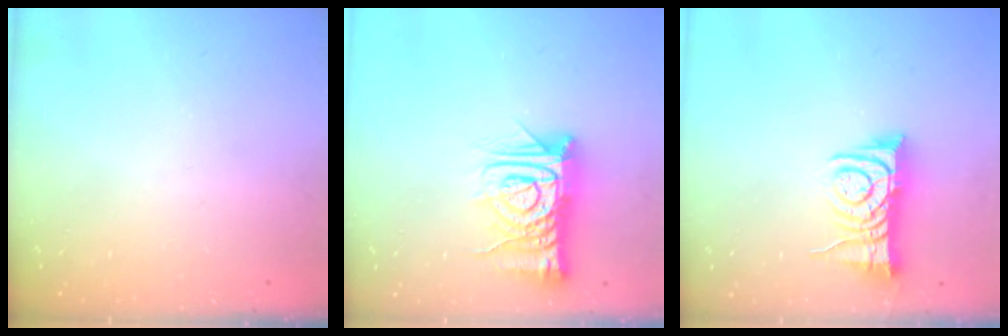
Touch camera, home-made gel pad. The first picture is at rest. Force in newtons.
{"total": 13.2, "press": 13.1, "slide": 1.6}
{"total": 9.1, "press": 9.1, "slide": 1.2}